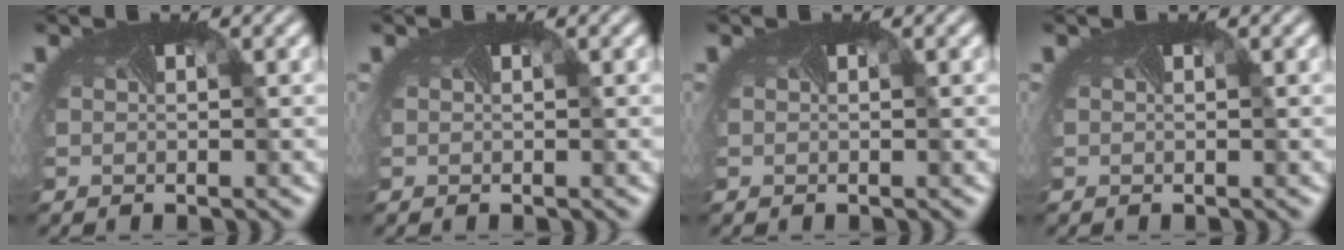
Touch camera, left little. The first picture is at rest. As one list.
[{"total": 0.0}, {"total": 0.0}, {"total": 0.0}]